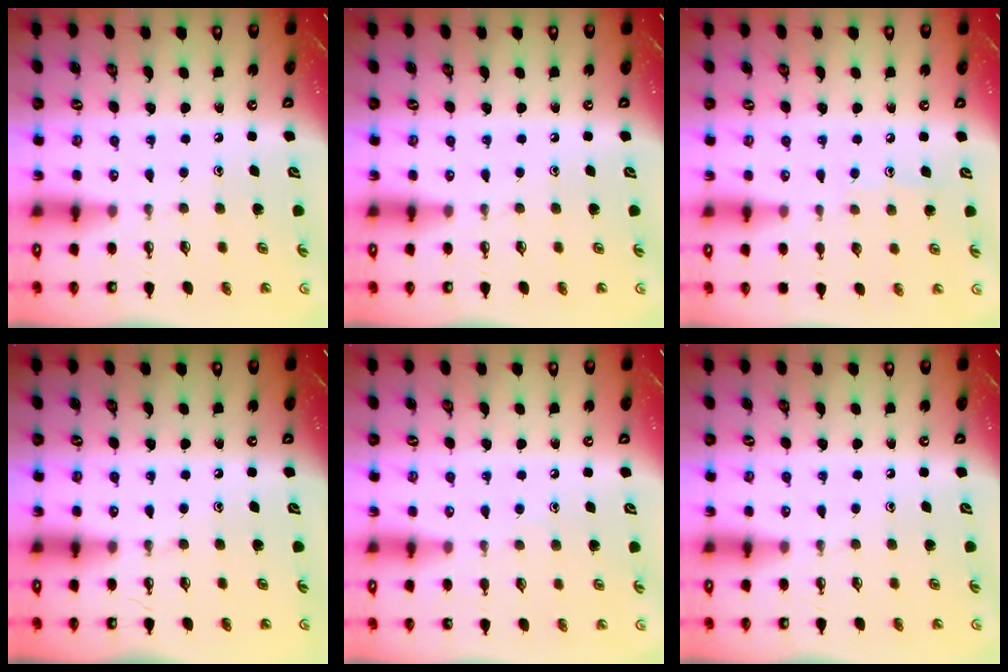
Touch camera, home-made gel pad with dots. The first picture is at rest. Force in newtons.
{"total": 0.0}
{"total": 4.6, "press": 4.5, "slide": 0.5}
{"total": 0.0}
{"total": 3.0, "press": 2.9, "slide": 0.4}
{"total": 0.0}